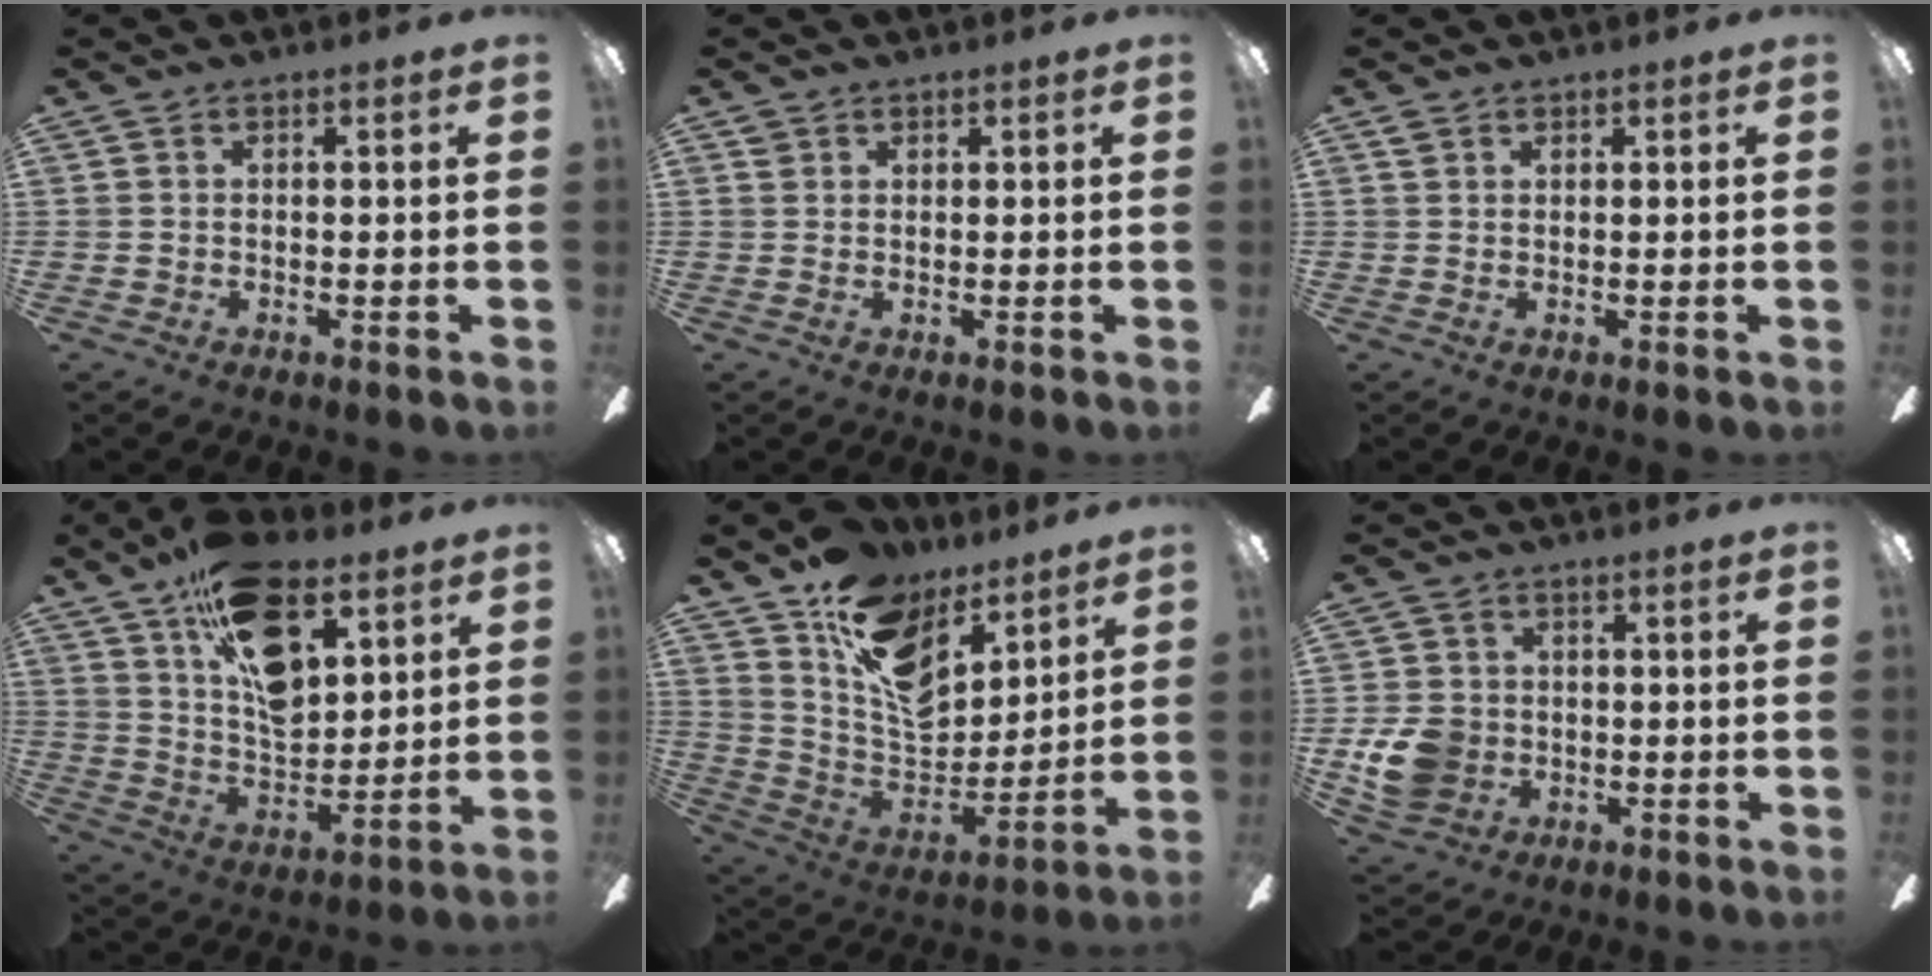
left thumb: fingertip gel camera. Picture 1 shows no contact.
{"total": 1.3, "force": [1.0, 0.9, 0.1], "torque": [0.005, -0.001, 0.017]}
{"total": 1.4, "force": [1.0, 0.8, 0.5], "torque": [-0.003, -0.002, 0.017]}
{"total": 20.2, "force": [10.7, 11.1, 13.0], "torque": [-0.211, -0.041, 0.192]}
{"total": 16.5, "force": [10.3, 9.6, 8.6], "torque": [-0.154, -0.063, 0.192]}
{"total": 9.2, "force": [-1.5, 8.0, 4.3], "torque": [-0.094, 0.019, -0.026]}